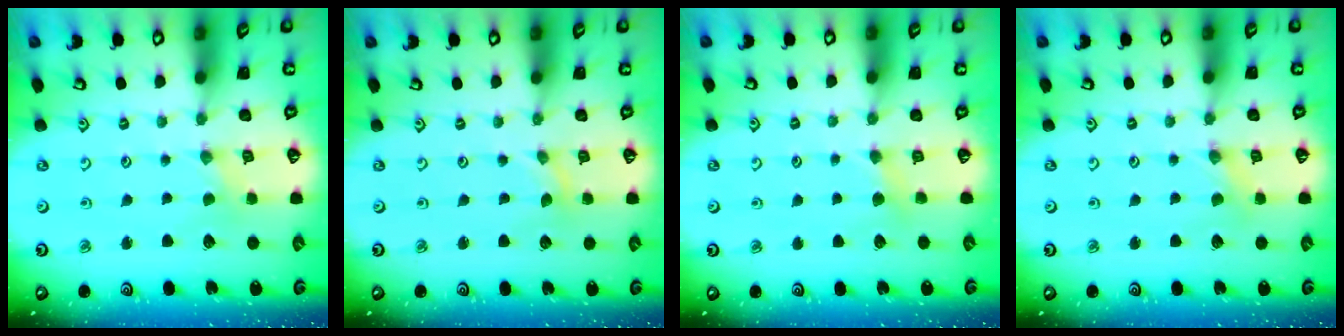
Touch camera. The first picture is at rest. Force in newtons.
{"total": 0.0}
{"total": 3.0, "press": 3.0, "slide": 0.4}
{"total": 1.5, "press": 1.5, "slide": 0.3}